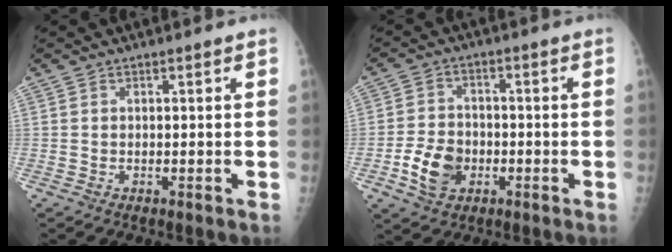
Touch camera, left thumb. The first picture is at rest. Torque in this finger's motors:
{"motor_torque": [-0.04, 0.08, 0.28, 0.18, 0.03]}